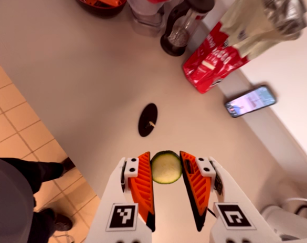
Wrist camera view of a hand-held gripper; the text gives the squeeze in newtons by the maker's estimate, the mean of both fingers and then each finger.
{"total": 8.5, "left": 8.9, "right": 8.0}